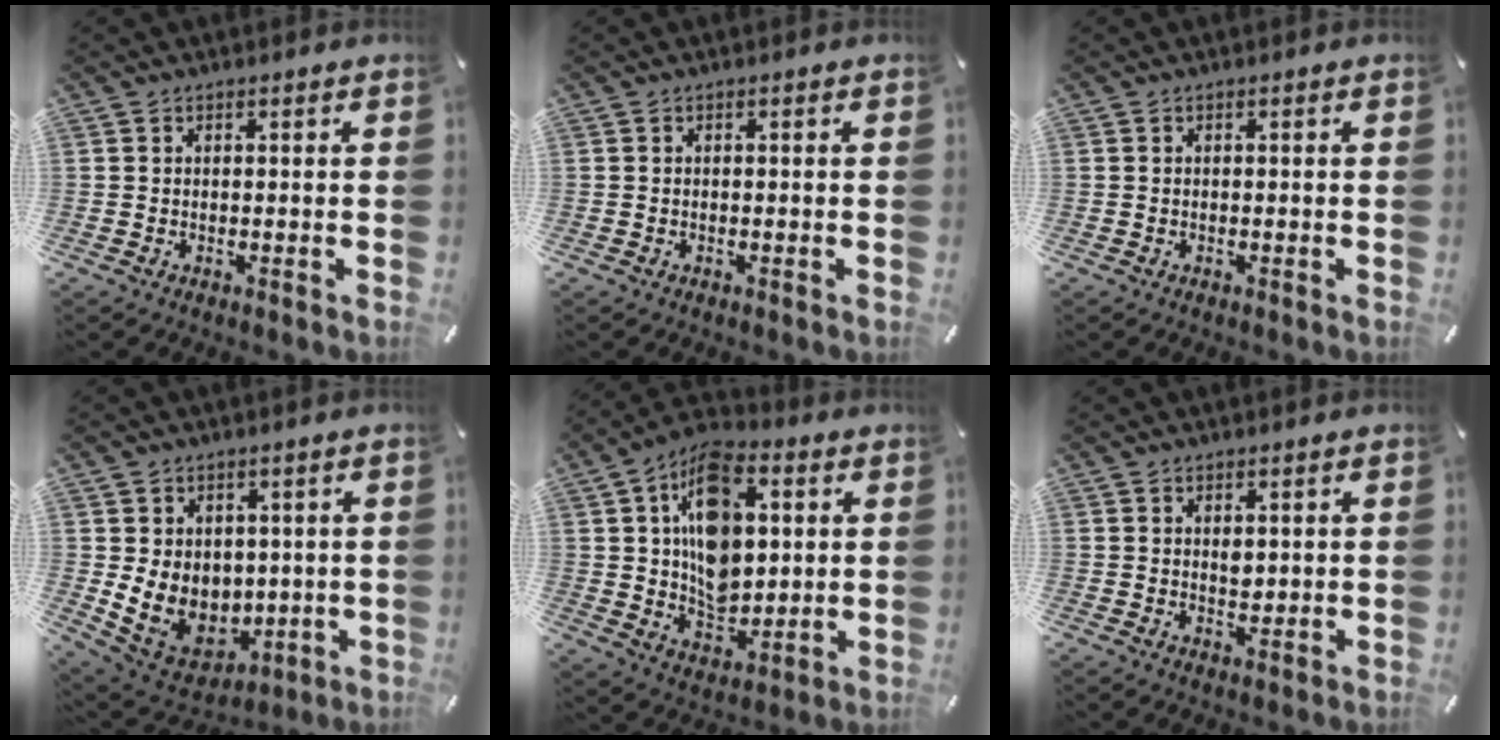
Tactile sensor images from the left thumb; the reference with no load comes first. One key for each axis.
{"total": 0.0}
{"total": 0.0}
{"total": 10.4, "fx": 1.3, "fy": 9.4, "fz": 4.3, "tx": -0.097, "ty": -0.027, "tz": 0.037}
{"total": 16.5, "fx": 3.6, "fy": 11.7, "fz": 11.1, "tx": -0.187, "ty": -0.009, "tz": 0.067}
{"total": 2.2, "fx": 0.6, "fy": 1.6, "fz": 1.4, "tx": -0.015, "ty": -0.006, "tz": 0.009}